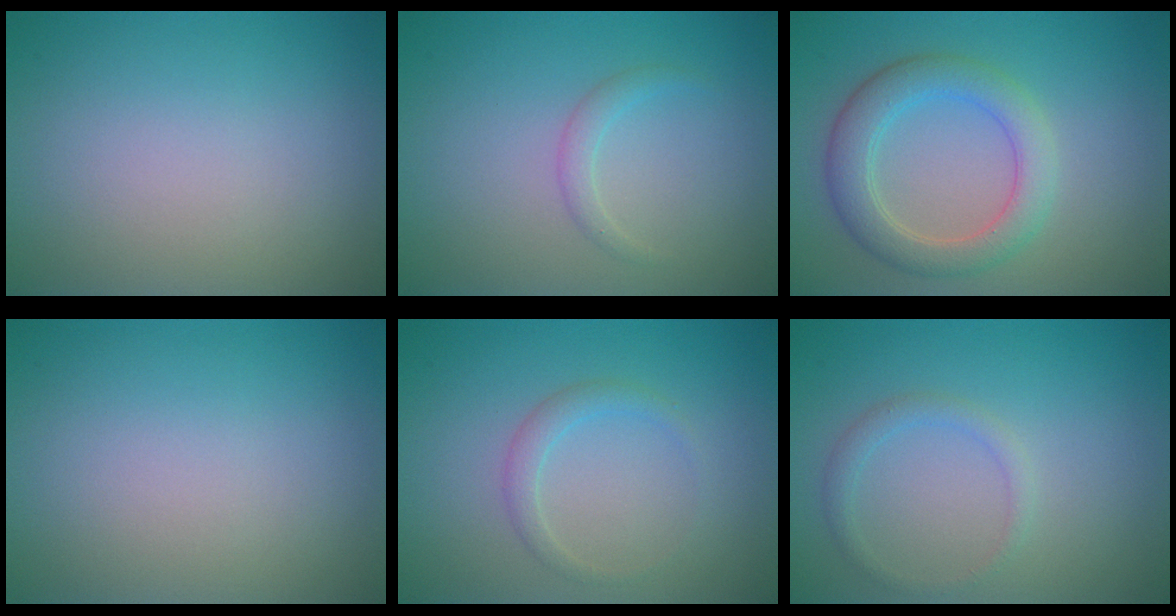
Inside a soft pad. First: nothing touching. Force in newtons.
{"total": 1.2, "press": 1.2, "slide": 0.1}
{"total": 4.4, "press": 4.4, "slide": 0.1}
{"total": 0.0}
{"total": 1.5, "press": 1.5, "slide": 0.2}
{"total": 1.4, "press": 1.4, "slide": 0.0}